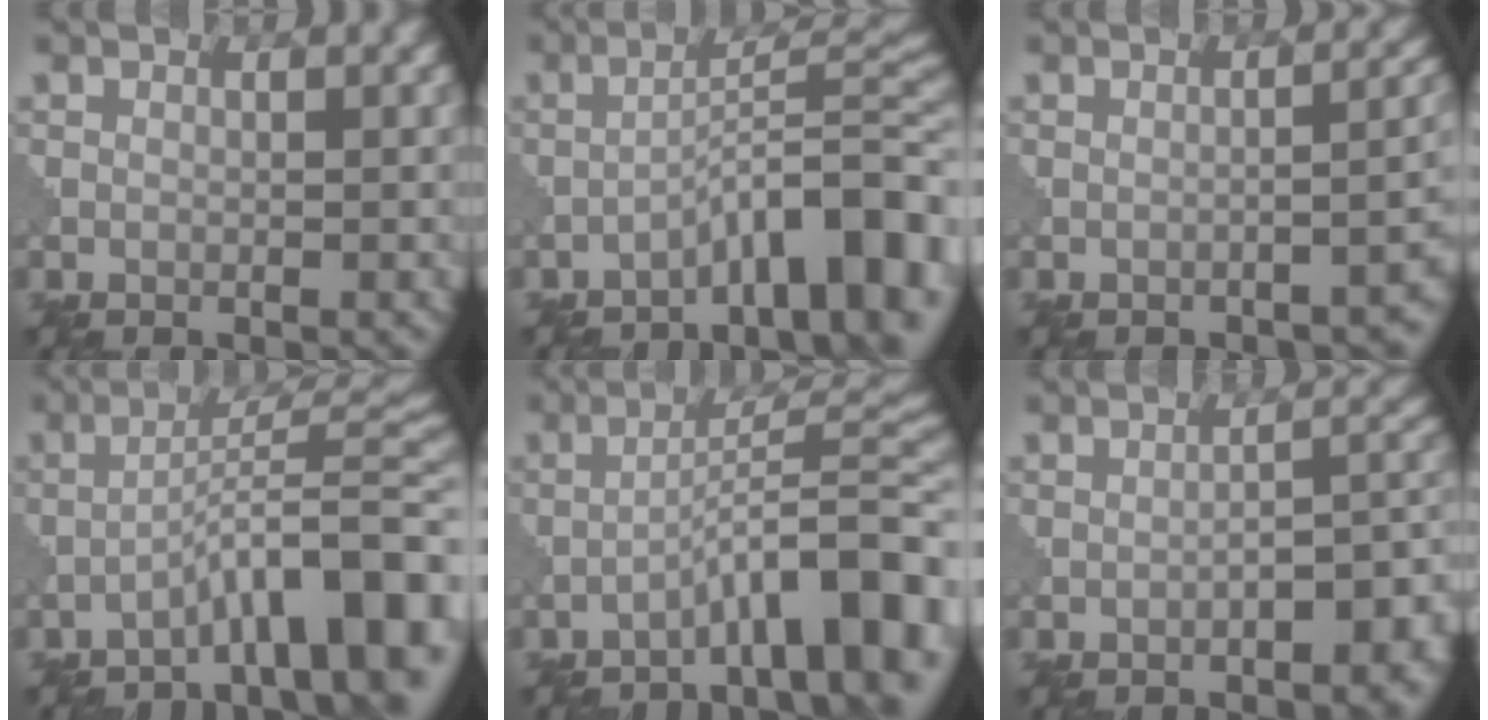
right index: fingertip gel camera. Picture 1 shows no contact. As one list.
[{"total": 8.8, "force": [-4.9, 2.1, 7.0], "torque": [-0.093, 0.021, -0.080]}, {"total": 4.1, "force": [-2.3, 1.5, 3.0], "torque": [-0.022, 0.006, -0.030]}, {"total": 10.1, "force": [-5.2, 2.0, 8.4], "torque": [-0.114, 0.022, -0.085]}, {"total": 9.7, "force": [-4.8, 2.0, 8.2], "torque": [-0.111, 0.025, -0.077]}, {"total": 6.0, "force": [-2.5, 2.4, 4.8], "torque": [-0.056, 0.008, -0.030]}]